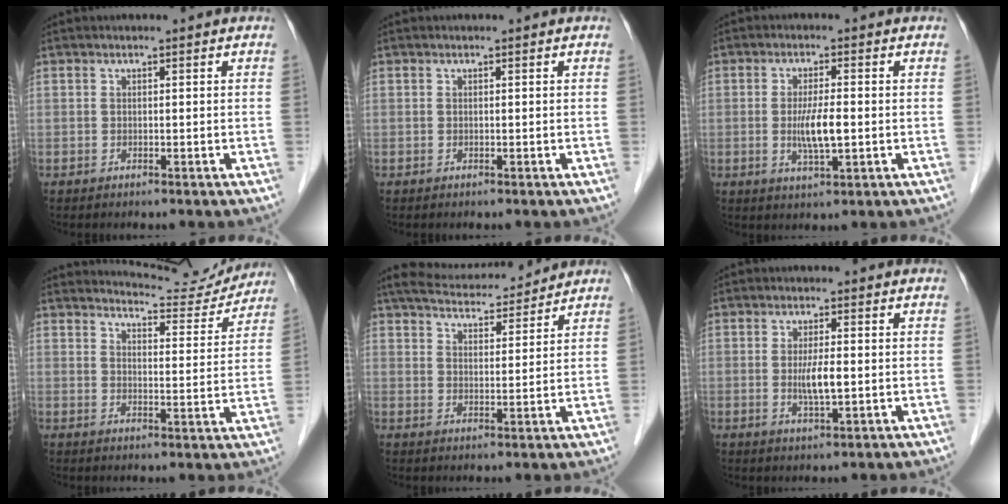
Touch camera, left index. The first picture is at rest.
{"total": 0.0}
{"total": 5.1, "force": [-1.4, 0.6, 4.9], "torque": [-0.099, -0.015, -0.024]}
{"total": 9.0, "force": [9.0, 0.9, 0.1], "torque": [0.002, -0.018, 0.107]}
{"total": 11.9, "force": [11.0, 1.9, 4.1], "torque": [-0.069, 0.018, 0.167]}
{"total": 3.9, "force": [-1.1, 0.4, 3.7], "torque": [-0.072, -0.012, -0.017]}